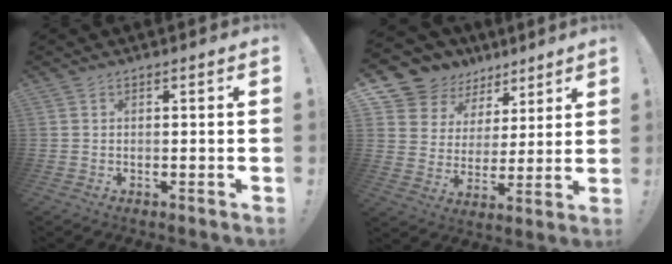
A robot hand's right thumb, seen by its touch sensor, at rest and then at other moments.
{"total": 10.9, "force": [7.5, 7.7, 1.9], "torque": [-0.040, -0.061, 0.151]}